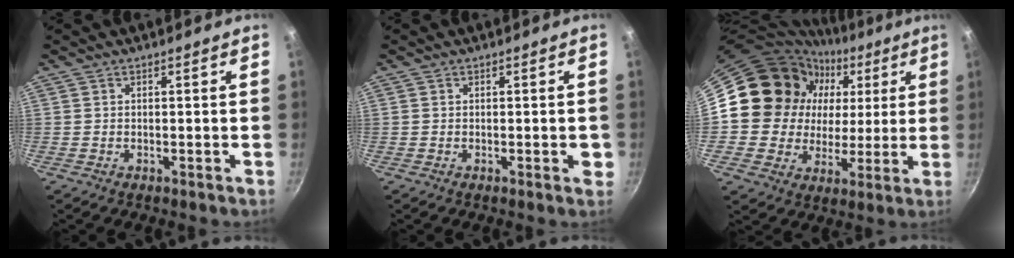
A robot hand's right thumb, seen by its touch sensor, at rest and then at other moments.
{"total": 1.8, "force": [-0.3, 0.8, 1.6], "torque": [-0.012, 0.001, -0.006]}
{"total": 18.4, "force": [5.7, 16.1, 6.9], "torque": [-0.086, 0.003, 0.100]}